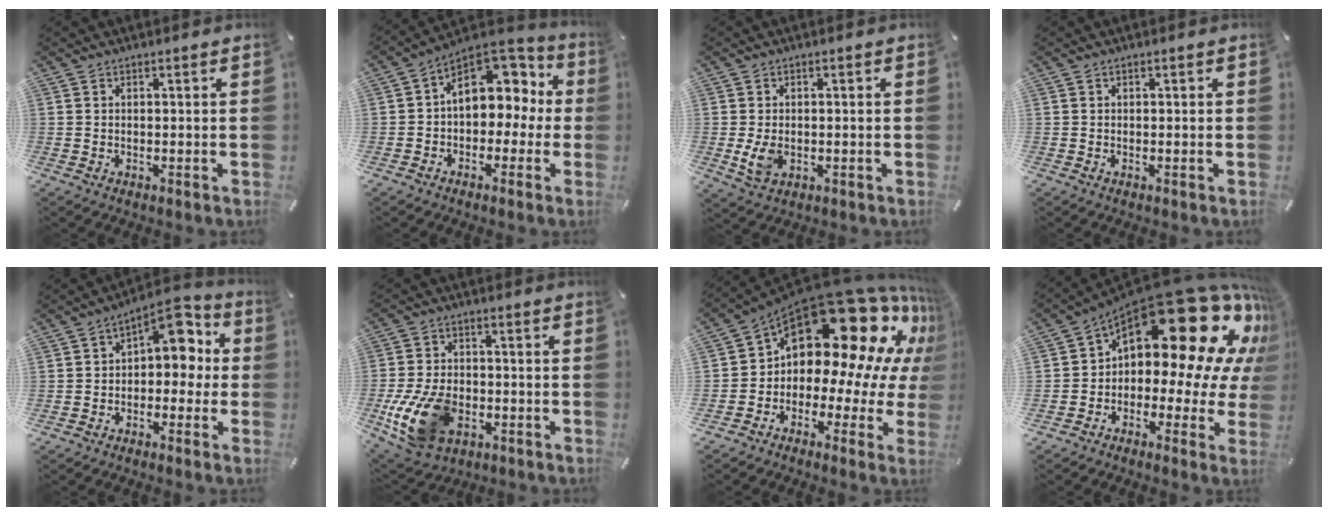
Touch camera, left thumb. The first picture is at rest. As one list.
[{"total": 11.2, "force": [3.3, 8.5, 6.5], "torque": [-0.081, -0.027, 0.063]}, {"total": 5.0, "force": [-0.9, 3.4, 3.5], "torque": [-0.077, -0.007, -0.020]}, {"total": 0.0}, {"total": 8.7, "force": [3.4, 5.7, 5.6], "torque": [-0.070, -0.029, 0.054]}, {"total": 15.1, "force": [-4.9, 10.1, 10.1], "torque": [-0.205, 0.018, -0.081]}, {"total": 21.6, "force": [11.7, 12.2, 13.5], "torque": [-0.218, -0.104, 0.210]}, {"total": 25.5, "force": [12.0, 11.8, 19.1], "torque": [-0.292, -0.101, 0.209]}]